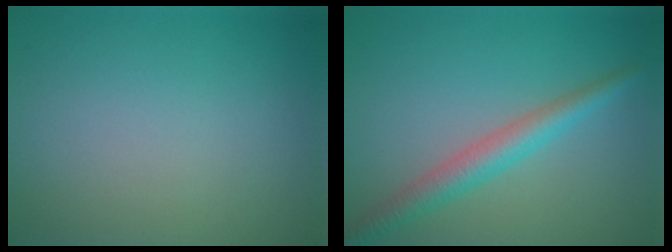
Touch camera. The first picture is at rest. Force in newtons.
{"total": 3.4, "press": 3.4, "slide": 0.1}